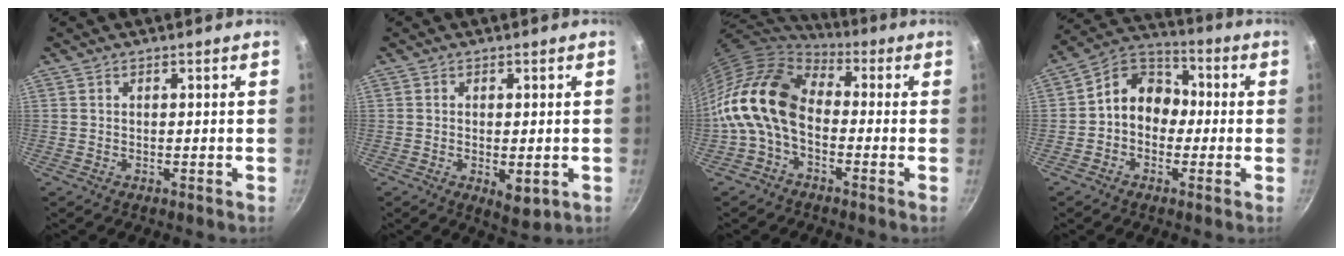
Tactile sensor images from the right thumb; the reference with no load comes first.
{"total": 4.7, "force": [-1.1, 2.1, 4.0], "torque": [-0.057, -0.011, -0.010]}
{"total": 14.6, "force": [-1.6, 9.6, 10.8], "torque": [-0.184, 0.033, -0.051]}
{"total": 10.2, "force": [-0.6, 8.3, 5.9], "torque": [-0.049, 0.039, -0.035]}